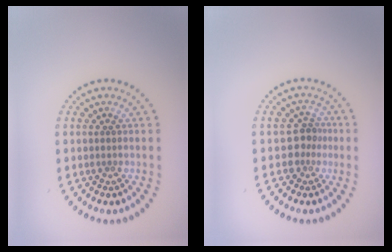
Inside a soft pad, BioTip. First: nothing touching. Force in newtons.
{"total": 2.3, "press": 1.8, "slide": 1.5}